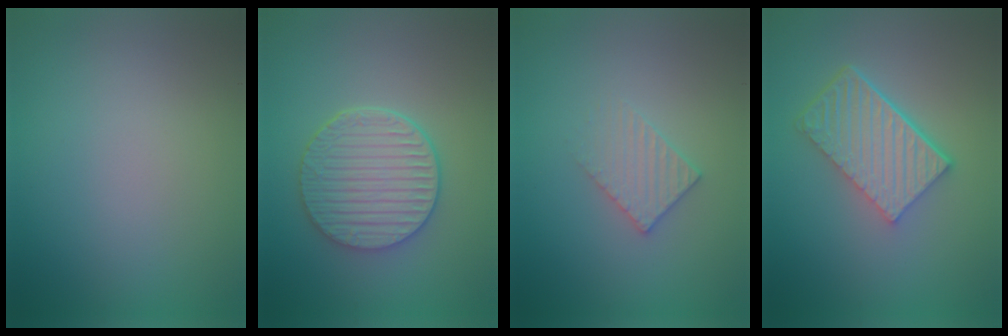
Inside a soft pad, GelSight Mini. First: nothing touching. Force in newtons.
{"total": 5.6, "press": 4.5, "slide": 3.2}
{"total": 2.1, "press": 2.0, "slide": 0.3}
{"total": 6.1, "press": 4.1, "slide": 4.4}